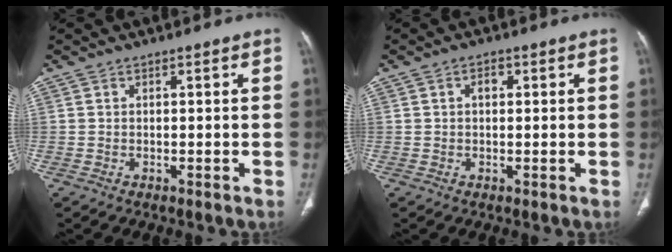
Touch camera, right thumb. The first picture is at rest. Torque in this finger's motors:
{"motor_torque": [-0.18, 0.26, -0.16, 0.02, 0.03]}